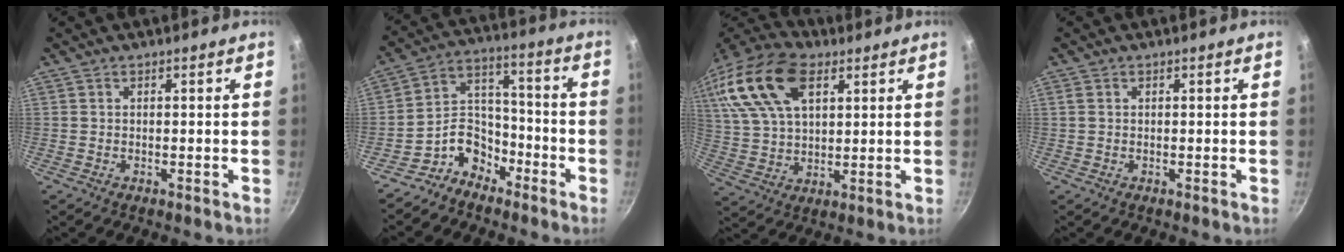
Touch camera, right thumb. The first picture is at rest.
{"total": 9.7, "force": [-6.5, 6.6, 2.9], "torque": [-0.009, 0.083, -0.130]}
{"total": 20.5, "force": [8.7, 11.9, 14.1], "torque": [-0.274, -0.001, 0.158]}
{"total": 1.1, "force": [0.4, 0.8, 0.7], "torque": [-0.015, 0.003, 0.009]}